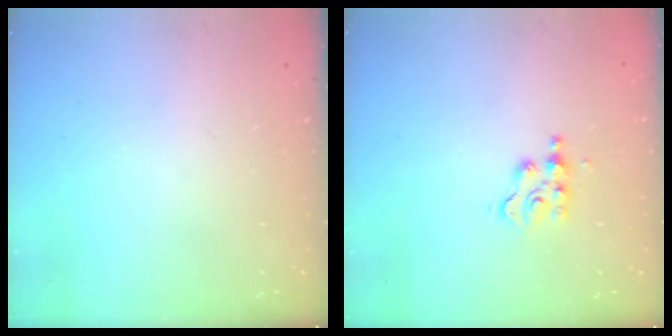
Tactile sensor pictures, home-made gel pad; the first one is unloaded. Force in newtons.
{"total": 4.4, "press": 4.4, "slide": 0.6}